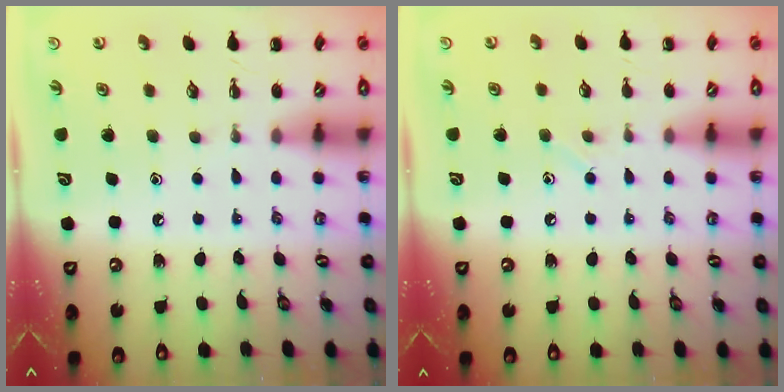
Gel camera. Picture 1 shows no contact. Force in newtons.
{"total": 5.1, "press": 4.9, "slide": 1.4}